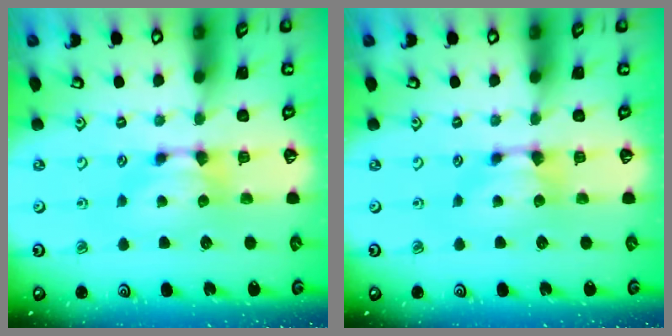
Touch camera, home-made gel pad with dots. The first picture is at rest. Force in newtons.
{"total": 0.0}